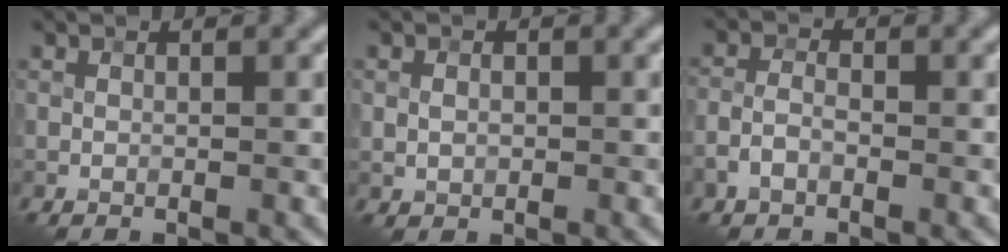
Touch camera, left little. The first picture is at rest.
{"total": 1.2, "force": [0.1, 1.0, 0.7], "torque": [-0.013, -0.001, 0.002]}
{"total": 1.8, "force": [-0.9, 1.0, 1.2], "torque": [-0.022, 0.006, -0.023]}